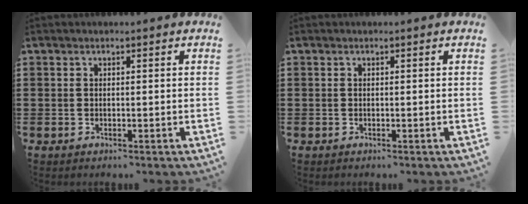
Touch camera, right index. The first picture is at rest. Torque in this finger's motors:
{"motor_torque": [0.06, -0.06, 0.00, 0.00]}